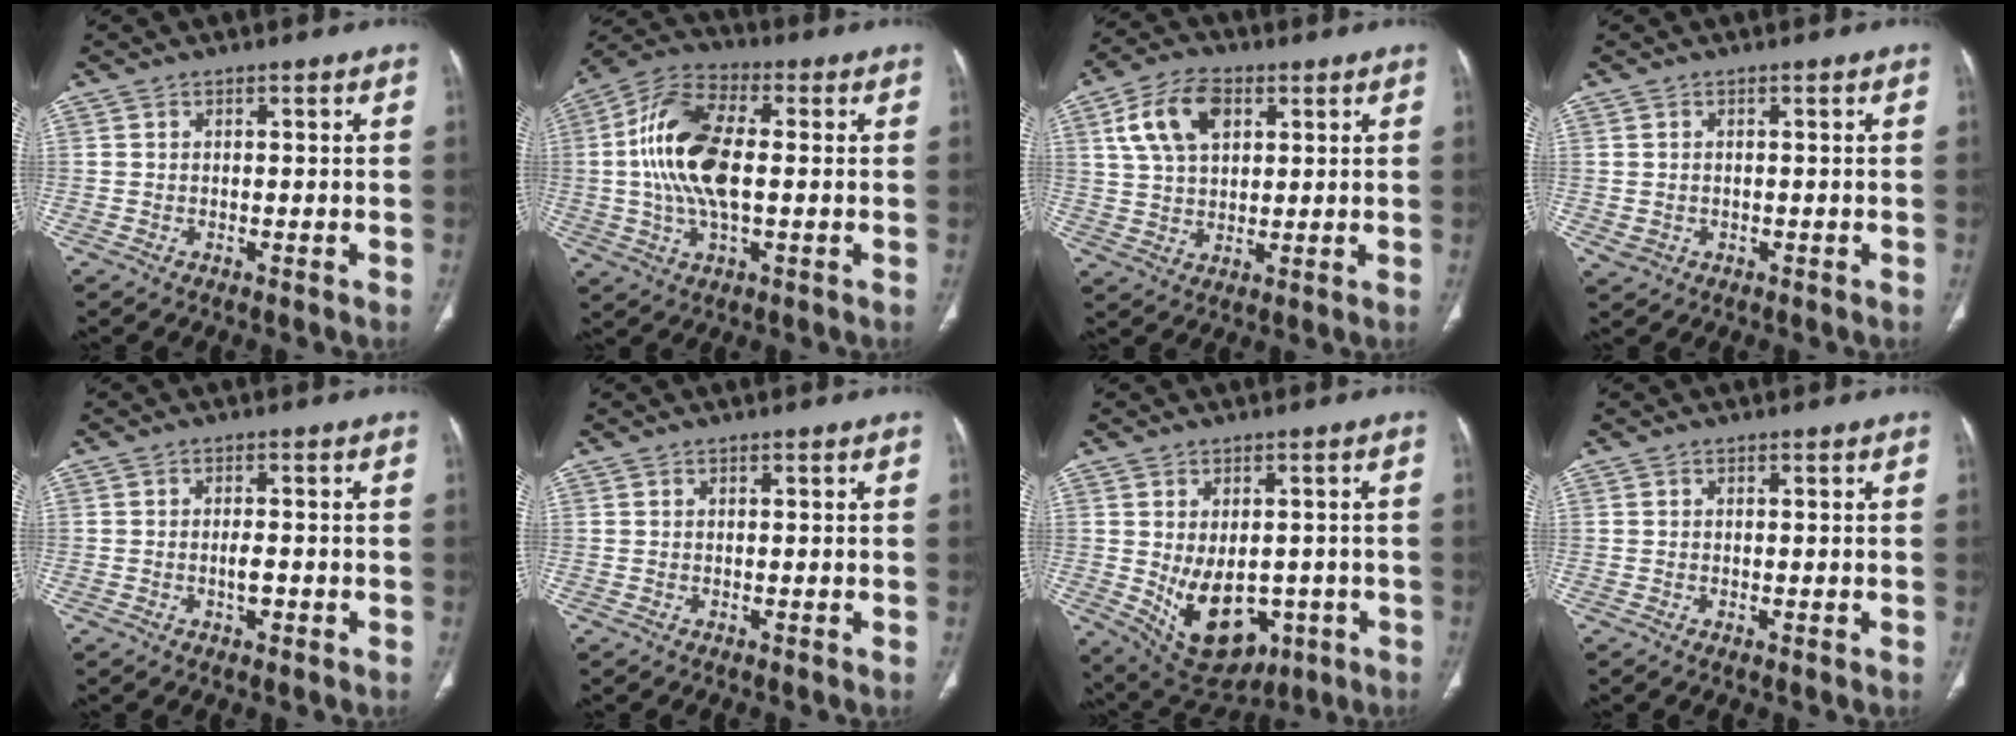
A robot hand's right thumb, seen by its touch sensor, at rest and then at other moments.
{"total": 15.5, "force": [0.5, 7.4, 13.6], "torque": [-0.277, 0.017, 0.002]}
{"total": 11.1, "force": [4.2, 6.8, 7.6], "torque": [-0.133, 0.001, 0.077]}
{"total": 1.8, "force": [-0.1, 1.6, 0.7], "torque": [-0.017, 0.004, 0.008]}
{"total": 2.4, "force": [-0.6, 1.2, 2.0], "torque": [-0.033, 0.002, -0.010]}
{"total": 0.0}
{"total": 13.9, "force": [-2.8, 9.2, 10.0], "torque": [-0.129, -0.003, -0.009]}
{"total": 0.6, "force": [-0.1, 0.4, 0.5], "torque": [-0.008, -0.003, -0.001]}